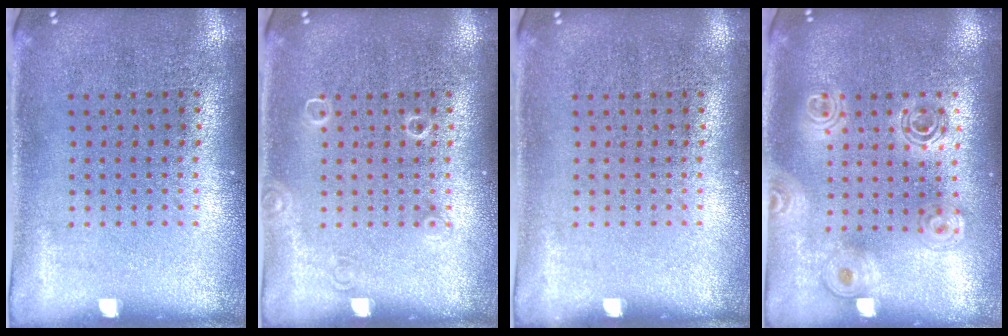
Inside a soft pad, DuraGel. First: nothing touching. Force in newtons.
{"total": 0.9, "press": 0.9, "slide": 0.1}
{"total": 0.0}
{"total": 1.6, "press": 1.4, "slide": 0.8}